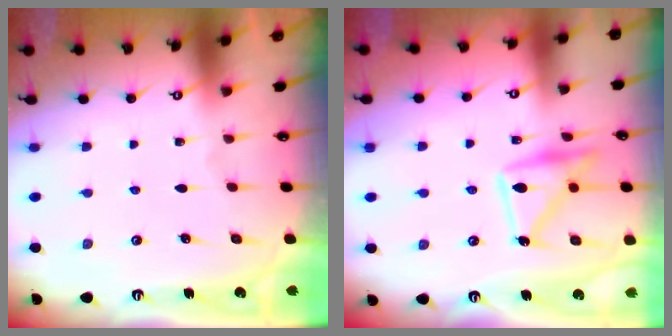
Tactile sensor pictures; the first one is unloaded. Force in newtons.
{"total": 15.5, "press": 15.5, "slide": 0.9}